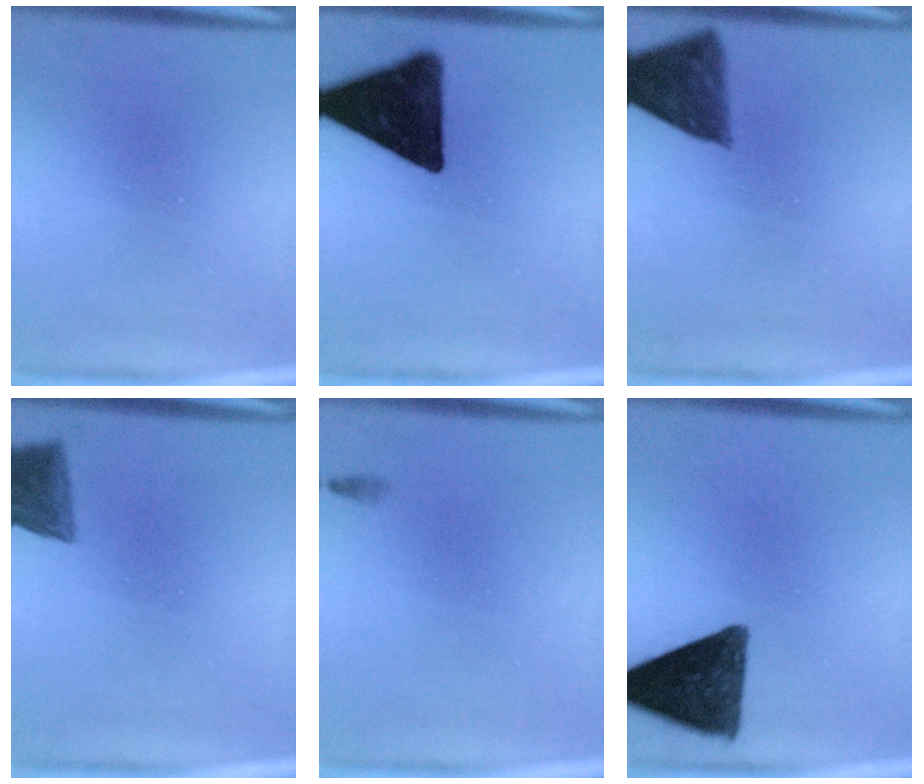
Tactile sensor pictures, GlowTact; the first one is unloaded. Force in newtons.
{"total": 16.7}
{"total": 7.5}
{"total": 6.3}
{"total": 0.5}
{"total": 13.9}